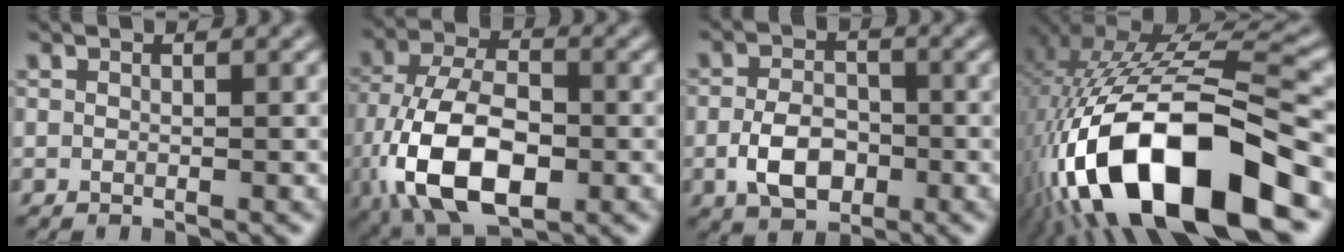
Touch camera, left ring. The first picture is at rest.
{"total": 11.4, "force": [-3.5, 6.4, 8.8], "torque": [-0.186, -0.012, -0.071]}
{"total": 4.4, "force": [-1.4, 2.9, 3.0], "torque": [-0.061, -0.001, -0.029]}
{"total": 17.7, "force": [-7.0, 7.0, 14.7], "torque": [-0.269, -0.004, -0.116]}